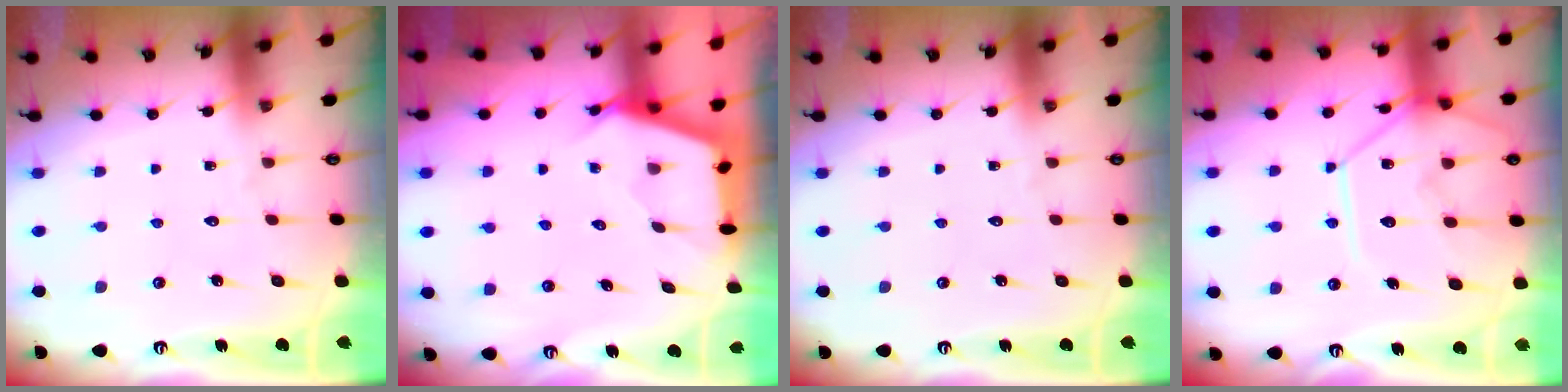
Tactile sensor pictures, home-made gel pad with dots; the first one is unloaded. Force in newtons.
{"total": 2.7, "press": 2.7, "slide": 0.3}
{"total": 0.0}
{"total": 13.4, "press": 13.3, "slide": 1.6}